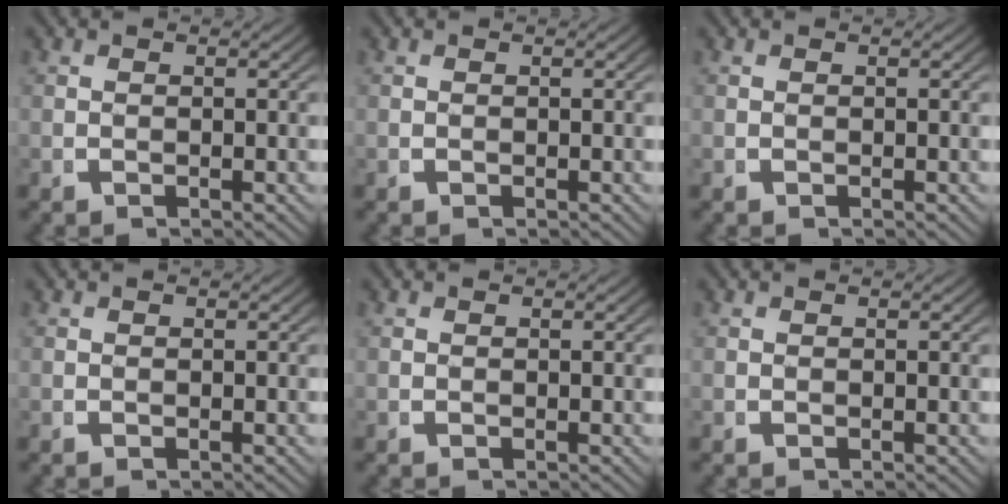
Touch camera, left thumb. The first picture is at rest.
{"total": 0.0}
{"total": 0.0}
{"total": 0.0}
{"total": 0.0}
{"total": 0.0}